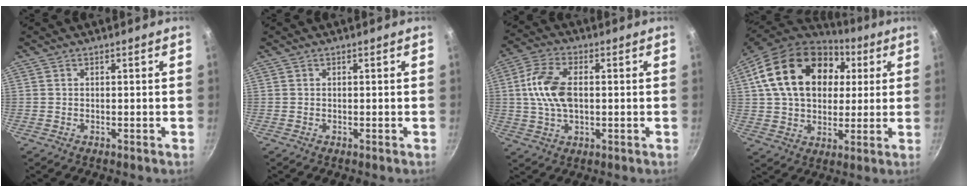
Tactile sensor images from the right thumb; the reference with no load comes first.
{"total": 0.0}
{"total": 10.5, "force": [0.8, 6.1, 8.6], "torque": [-0.166, 0.017, 0.007]}
{"total": 23.1, "force": [6.8, 16.1, 15.1], "torque": [-0.249, 0.006, 0.112]}